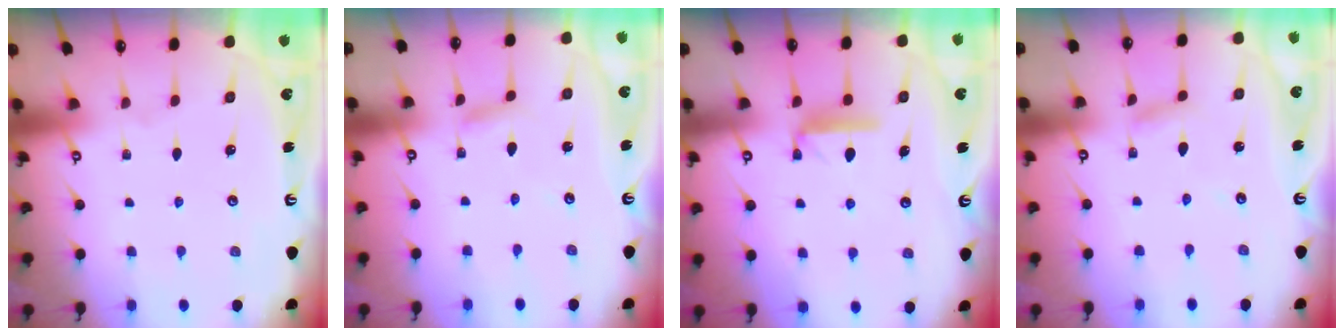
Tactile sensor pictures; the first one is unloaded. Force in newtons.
{"total": 3.3, "press": 3.2, "slide": 0.4}
{"total": 7.3, "press": 7.3, "slide": 0.2}
{"total": 3.3, "press": 3.3, "slide": 0.3}